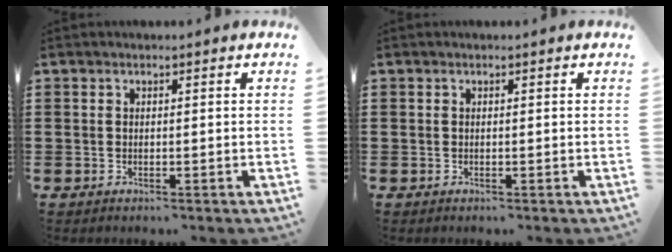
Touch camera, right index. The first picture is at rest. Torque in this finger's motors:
{"motor_torque": [0.25, 0.24, 0.00, 0.00]}